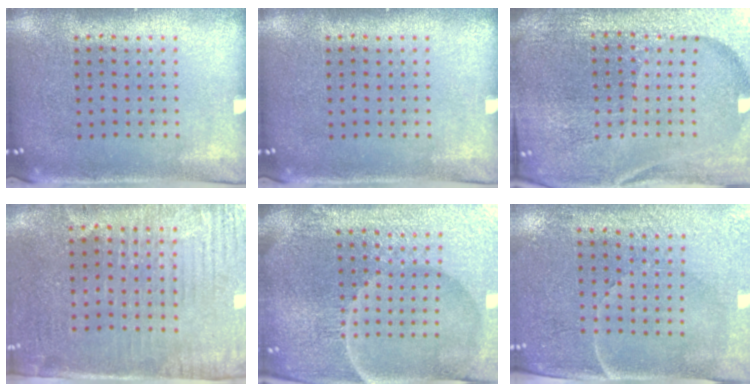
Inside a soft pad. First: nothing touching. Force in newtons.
{"total": 0.0}
{"total": 5.5, "press": 5.0, "slide": 2.3}
{"total": 3.2, "press": 2.9, "slide": 1.4}
{"total": 6.3, "press": 5.7, "slide": 2.7}
{"total": 3.4, "press": 3.2, "slide": 1.3}